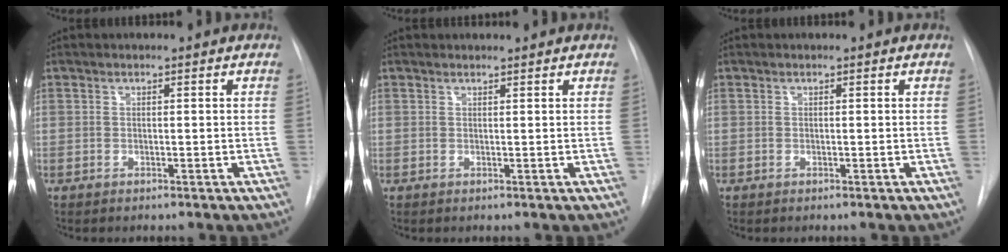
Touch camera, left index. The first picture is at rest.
{"total": 1.0, "force": [1.0, 0.0, 0.1], "torque": [-0.005, 0.005, 0.017]}
{"total": 0.0}